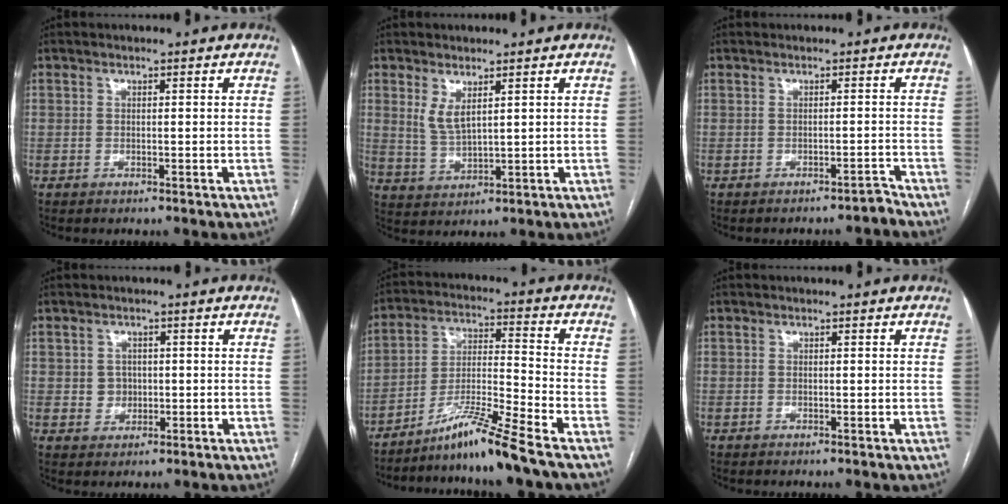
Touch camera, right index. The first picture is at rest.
{"total": 3.8, "force": [2.0, 1.3, 3.0], "torque": [-0.067, -0.007, 0.049]}
{"total": 2.7, "force": [-2.6, -0.5, -0.4], "torque": [0.020, -0.002, -0.032]}
{"total": 2.5, "force": [0.0, 2.4, 0.7], "torque": [-0.005, 0.004, 0.003]}
{"total": 10.0, "force": [-7.9, -1.8, 5.9], "torque": [-0.117, -0.012, -0.141]}
{"total": 0.0}